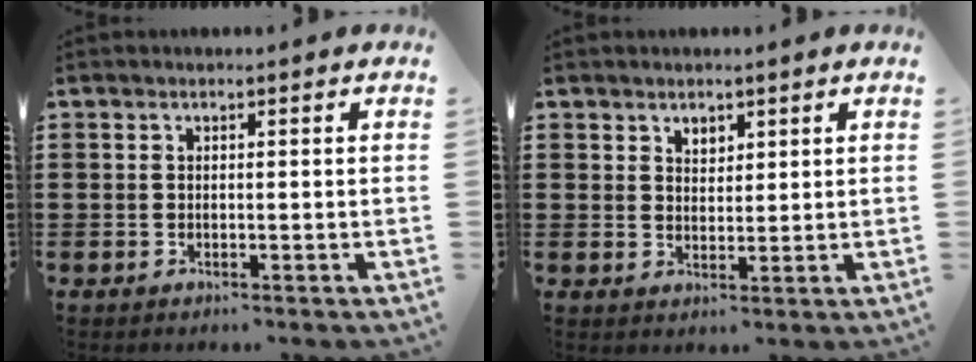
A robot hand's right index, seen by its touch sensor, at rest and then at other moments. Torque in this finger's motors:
{"motor_torque": [0.01, -0.01, 0.00, 0.02]}